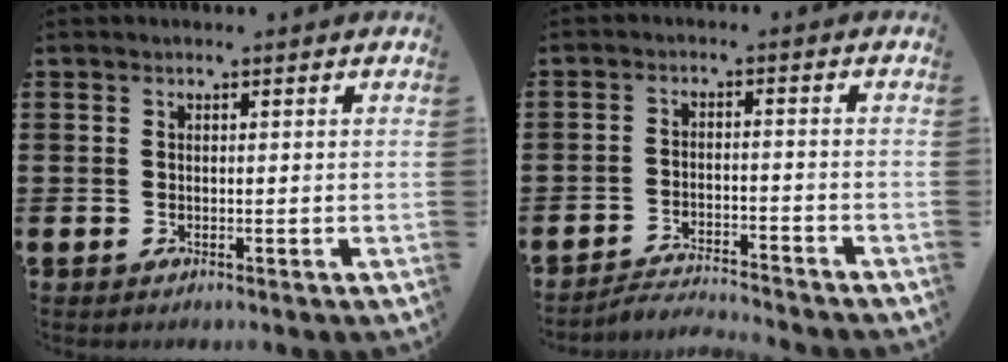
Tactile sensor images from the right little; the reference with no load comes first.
{"total": 2.8, "force": [-2.8, -0.1, 0.0], "torque": [-0.005, 0.004, -0.061]}